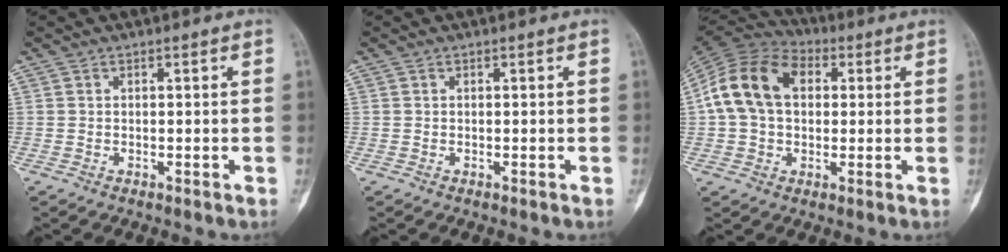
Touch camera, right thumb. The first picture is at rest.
{"total": 0.0}
{"total": 14.7, "force": [2.4, 10.4, 10.0], "torque": [-0.174, 0.033, 0.034]}